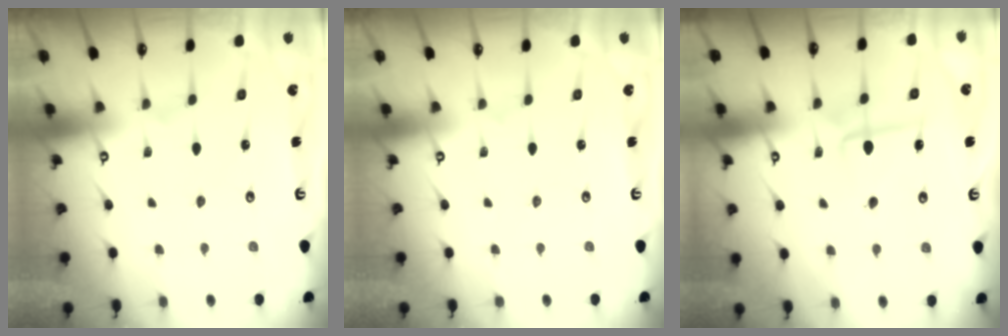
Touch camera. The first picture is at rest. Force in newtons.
{"total": 0.0}
{"total": 6.2, "press": 6.1, "slide": 1.1}